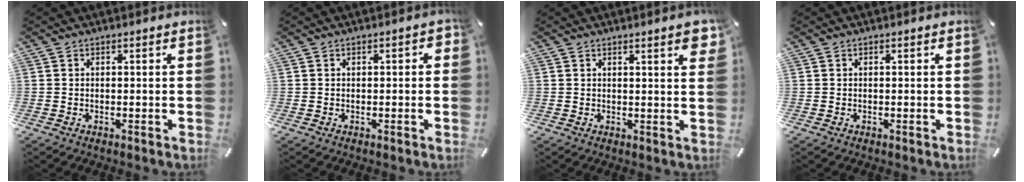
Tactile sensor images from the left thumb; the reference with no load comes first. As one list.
[{"total": 1.7, "force": [-0.4, 0.9, 1.4], "torque": [-0.024, 0.005, -0.006]}, {"total": 3.7, "force": [2.0, 0.7, 3.0], "torque": [-0.046, -0.007, 0.031]}, {"total": 0.0}]